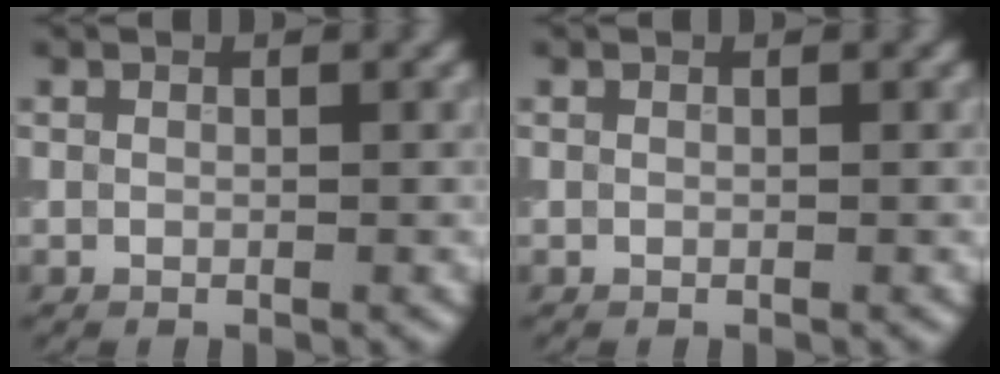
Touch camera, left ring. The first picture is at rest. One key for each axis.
{"total": 0.0}